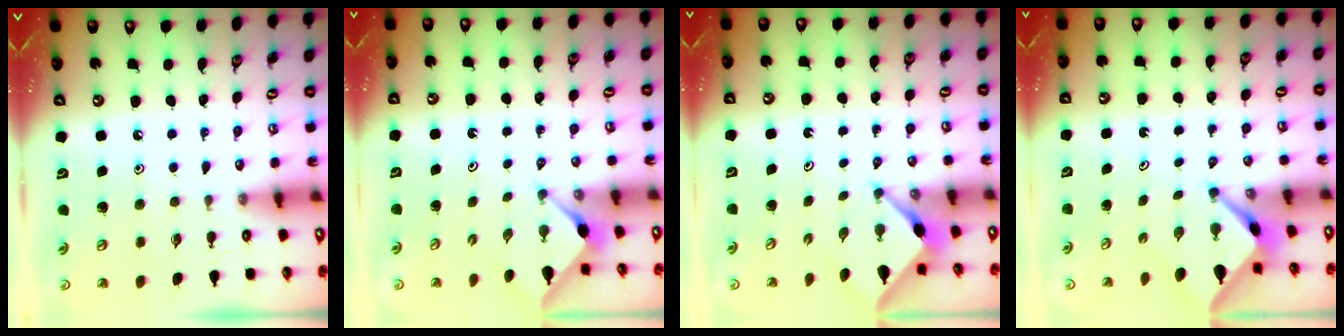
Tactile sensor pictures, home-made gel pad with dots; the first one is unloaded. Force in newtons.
{"total": 3.0, "press": 3.0, "slide": 0.3}
{"total": 3.8, "press": 3.8, "slide": 0.3}
{"total": 3.5, "press": 3.5, "slide": 0.2}